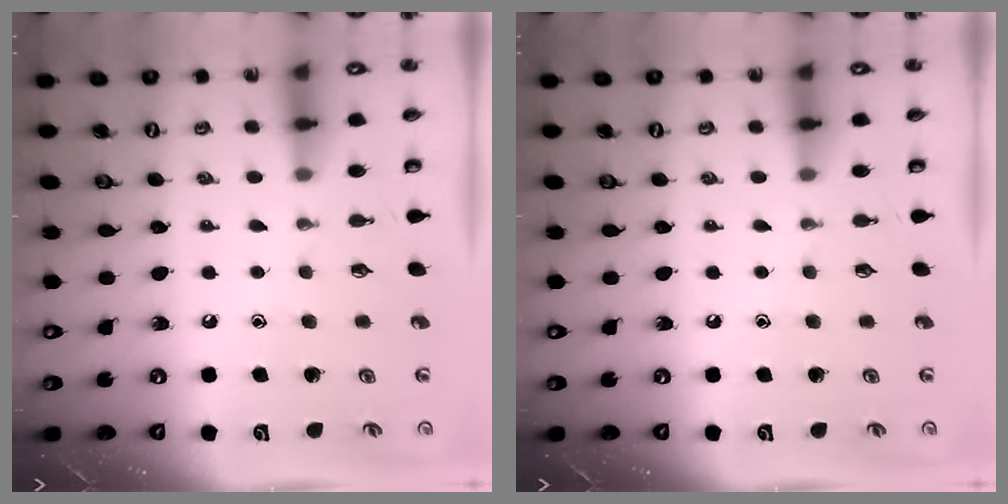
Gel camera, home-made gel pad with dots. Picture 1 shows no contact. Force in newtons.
{"total": 0.0}